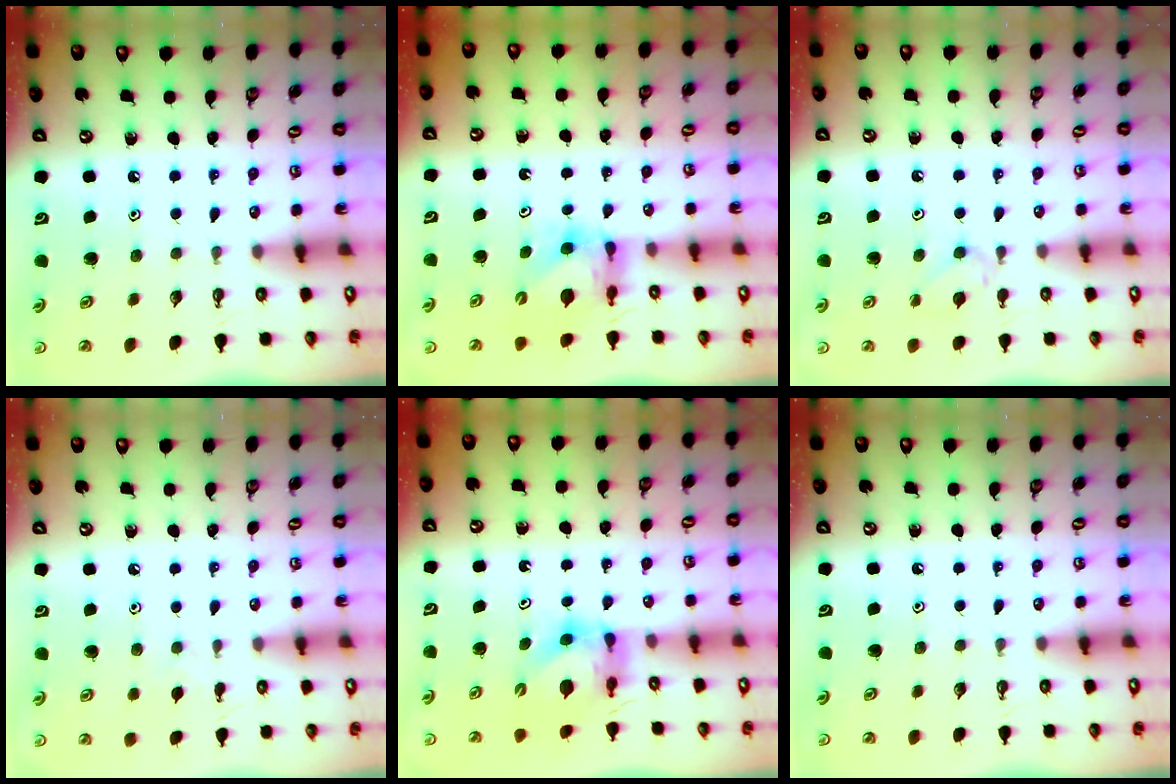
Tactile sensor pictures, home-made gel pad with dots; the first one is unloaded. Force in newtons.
{"total": 6.4, "press": 6.4, "slide": 0.6}
{"total": 5.7, "press": 5.7, "slide": 0.9}
{"total": 4.5, "press": 4.5, "slide": 0.7}
{"total": 5.7, "press": 5.6, "slide": 0.6}
{"total": 0.0}